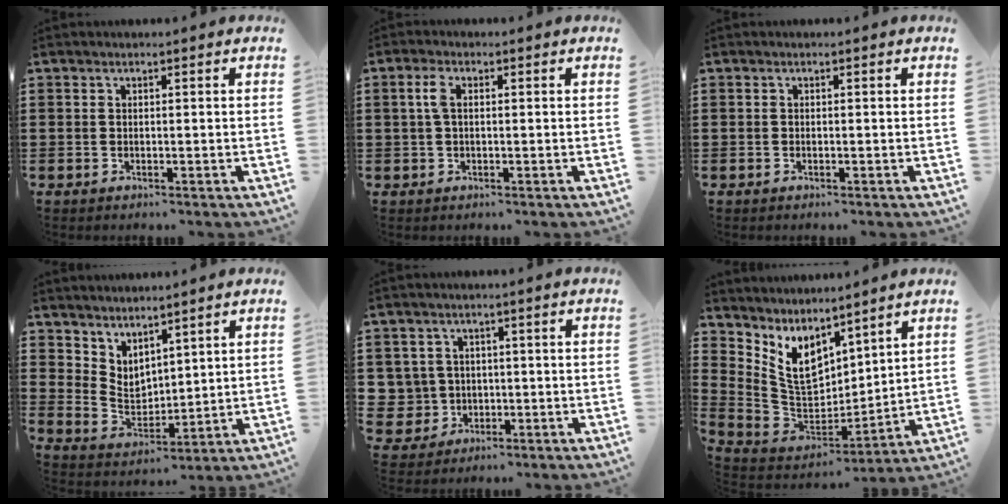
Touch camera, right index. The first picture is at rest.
{"total": 2.8, "force": [0.4, 1.2, 2.5], "torque": [-0.067, 0.002, 0.001]}
{"total": 0.0}
{"total": 4.3, "force": [3.9, 1.8, 0.1], "torque": [-0.021, -0.017, 0.074]}
{"total": 4.2, "force": [0.1, 4.2, 0.5], "torque": [-0.037, 0.011, -0.002]}
{"total": 8.5, "force": [4.6, 5.5, 4.7], "torque": [-0.124, -0.025, 0.091]}